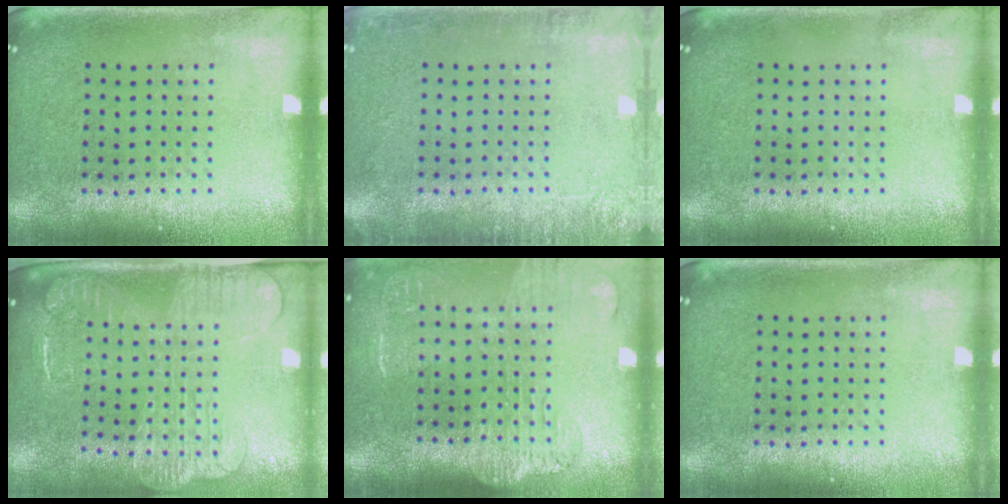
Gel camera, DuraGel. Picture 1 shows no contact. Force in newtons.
{"total": 2.1, "press": 2.1, "slide": 0.3}
{"total": 0.0}
{"total": 2.5, "press": 2.1, "slide": 1.4}
{"total": 1.8, "press": 1.5, "slide": 0.9}
{"total": 0.0}